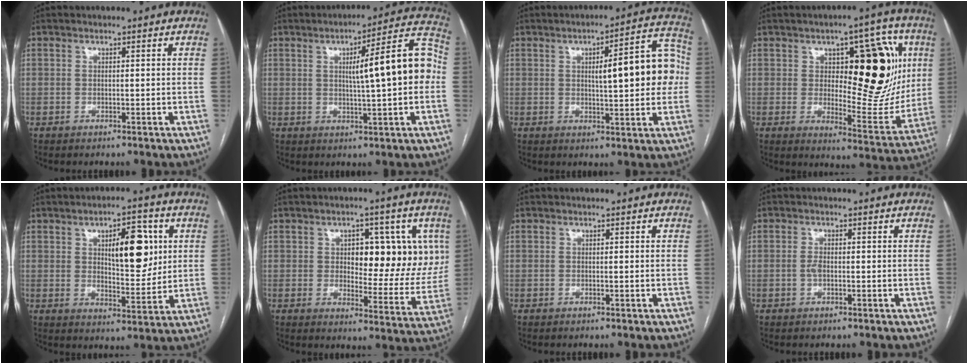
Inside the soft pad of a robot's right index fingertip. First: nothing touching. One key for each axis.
{"total": 13.0, "fx": 0.8, "fy": 1.6, "fz": 12.9, "tx": -0.170, "ty": 0.036, "tz": 0.010}
{"total": 12.7, "fx": 1.1, "fy": 3.0, "fz": 12.3, "tx": -0.154, "ty": 0.034, "tz": 0.016}
{"total": 19.5, "fx": 4.6, "fy": 7.7, "fz": 17.3, "tx": -0.215, "ty": 0.018, "tz": 0.073}
{"total": 10.7, "fx": 3.1, "fy": 3.8, "fz": 9.5, "tx": -0.139, "ty": 0.006, "tz": 0.052}
{"total": 13.0, "fx": 3.1, "fy": 6.2, "fz": 11.0, "tx": -0.126, "ty": 0.012, "tz": 0.047}
{"total": 0.0}
{"total": 1.3, "fx": -0.3, "fy": 0.6, "fz": 1.1, "tx": -0.024, "ty": 0.002, "tz": -0.006}